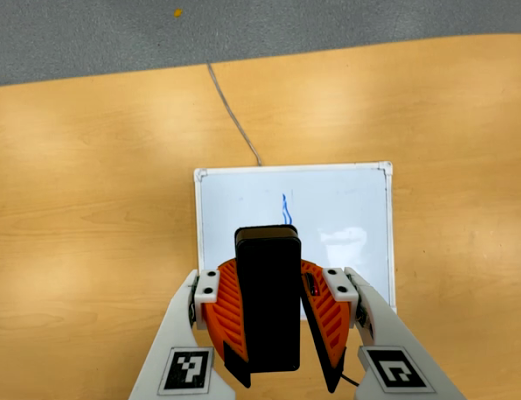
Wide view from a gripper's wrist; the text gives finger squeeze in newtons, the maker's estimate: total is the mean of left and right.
{"total": 9.0, "left": 9.4, "right": 8.5}